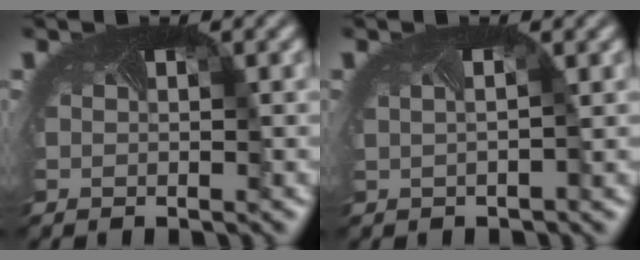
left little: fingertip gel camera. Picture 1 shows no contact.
{"total": 1.3, "force": [0.5, 0.9, 0.7], "torque": [0.006, 0.020, -0.005]}